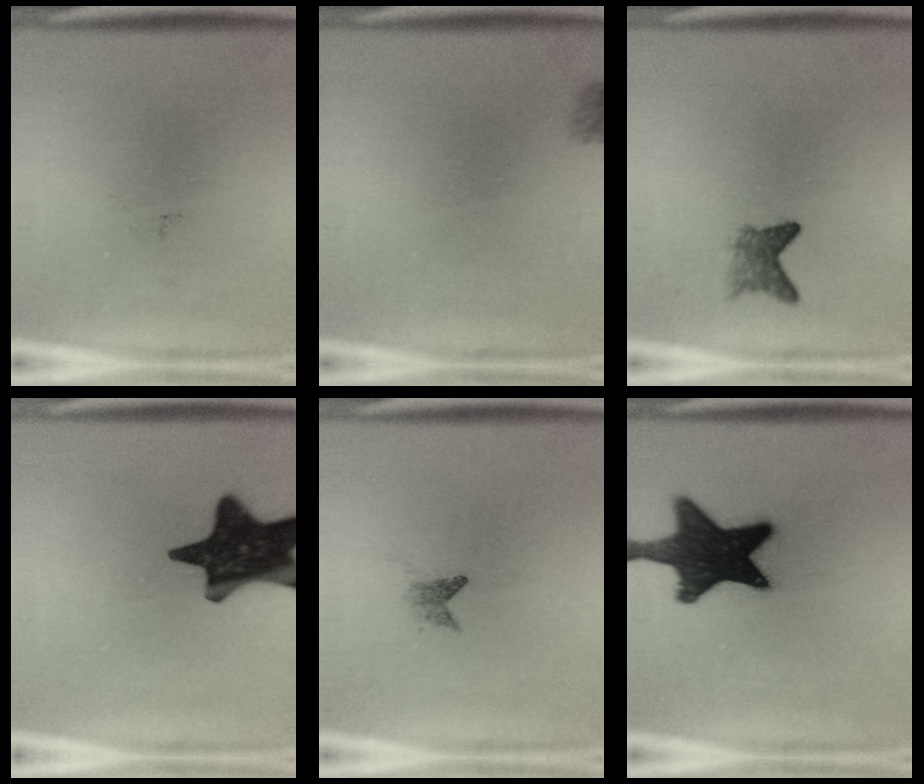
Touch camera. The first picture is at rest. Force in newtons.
{"total": 1.6}
{"total": 2.5}
{"total": 16.9}
{"total": 1.2}
{"total": 17.5}